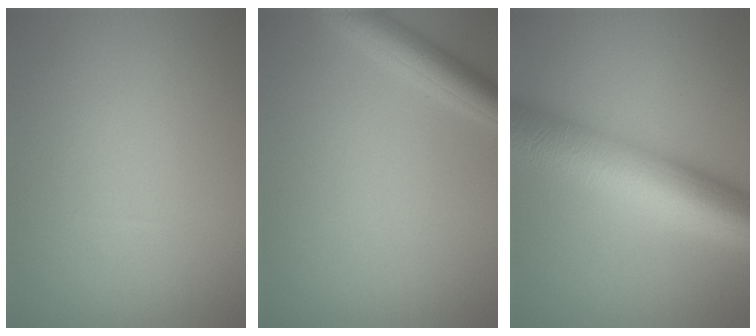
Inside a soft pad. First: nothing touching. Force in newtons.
{"total": 3.3, "press": 3.3, "slide": 0.2}
{"total": 10.0, "press": 10.0, "slide": 0.1}